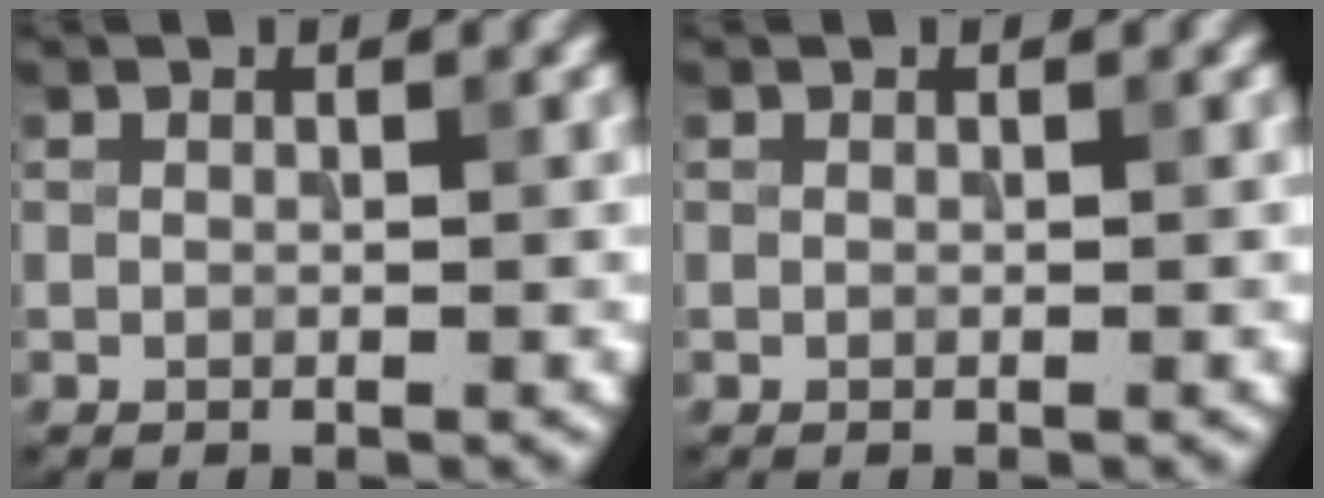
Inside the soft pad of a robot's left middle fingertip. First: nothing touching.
{"total": 0.0}